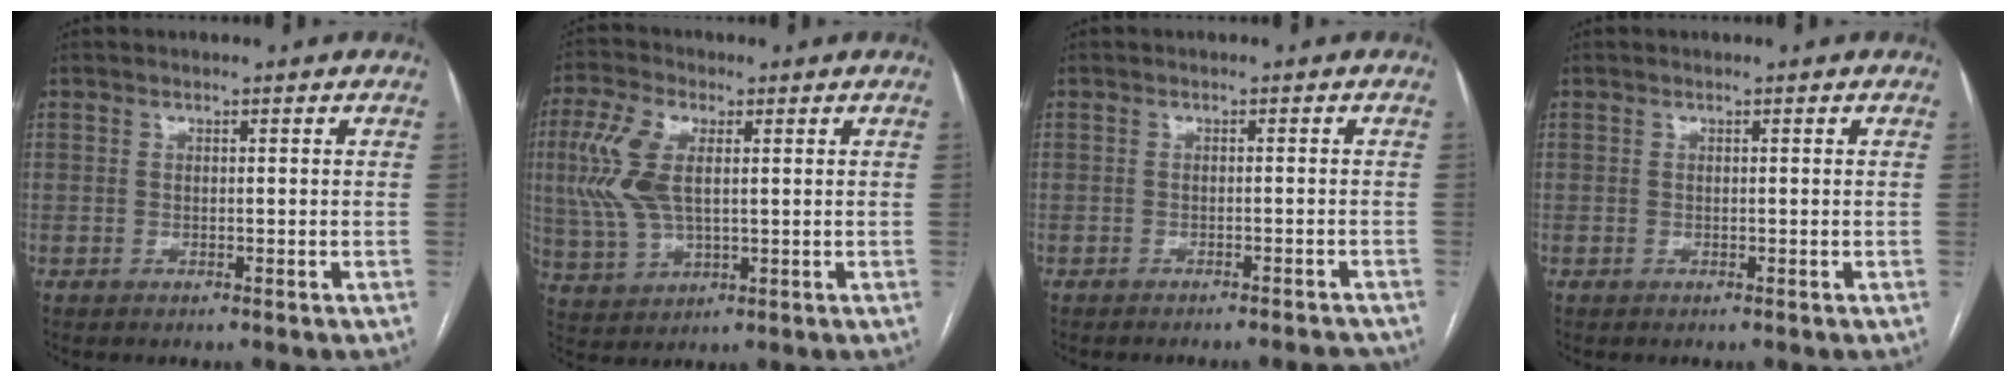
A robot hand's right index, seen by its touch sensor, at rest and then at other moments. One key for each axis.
{"total": 9.9, "fx": 1.9, "fy": 4.5, "fz": 8.6, "tx": -0.216, "ty": 0.012, "tz": 0.040}
{"total": 6.5, "fx": -6.3, "fy": 0.8, "fz": 1.6, "tx": -0.010, "ty": 0.001, "tz": -0.068}
{"total": 0.0}